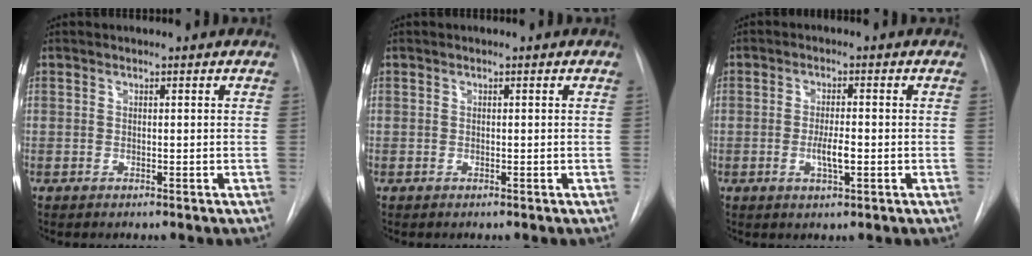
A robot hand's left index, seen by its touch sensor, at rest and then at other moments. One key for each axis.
{"total": 0.0}
{"total": 3.6, "fx": -0.9, "fy": 0.7, "fz": 3.4, "tx": -0.064, "ty": -0.002, "tz": -0.013}